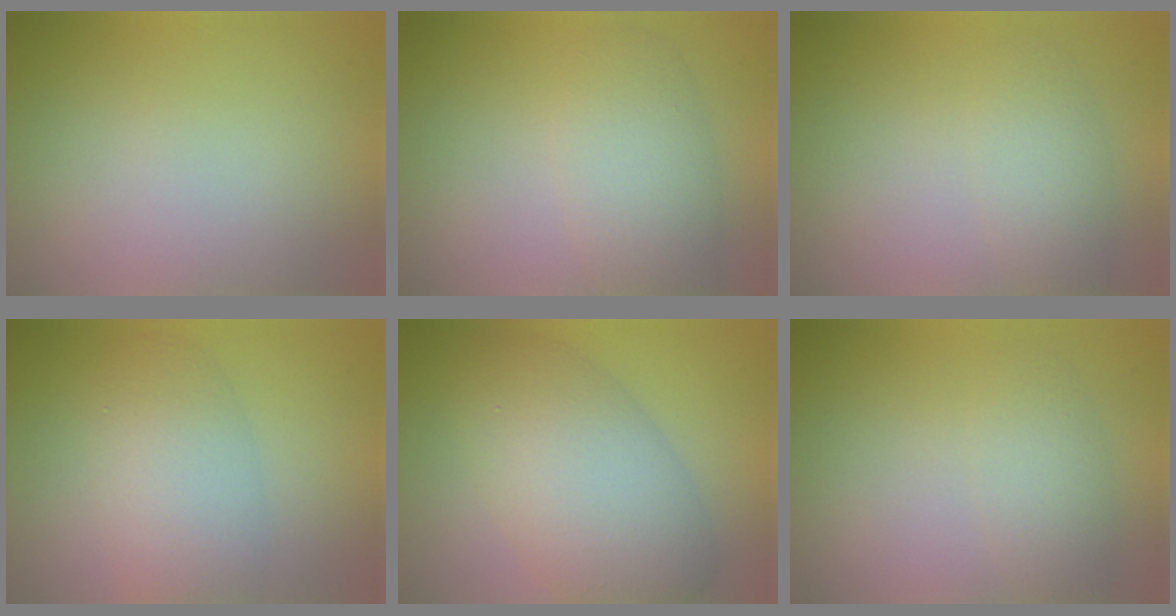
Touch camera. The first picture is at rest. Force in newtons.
{"total": 4.5, "press": 4.5, "slide": 0.2}
{"total": 2.7, "press": 2.7, "slide": 0.1}
{"total": 5.5, "press": 5.4, "slide": 0.3}
{"total": 8.4, "press": 8.3, "slide": 0.4}
{"total": 2.7, "press": 2.7, "slide": 0.1}